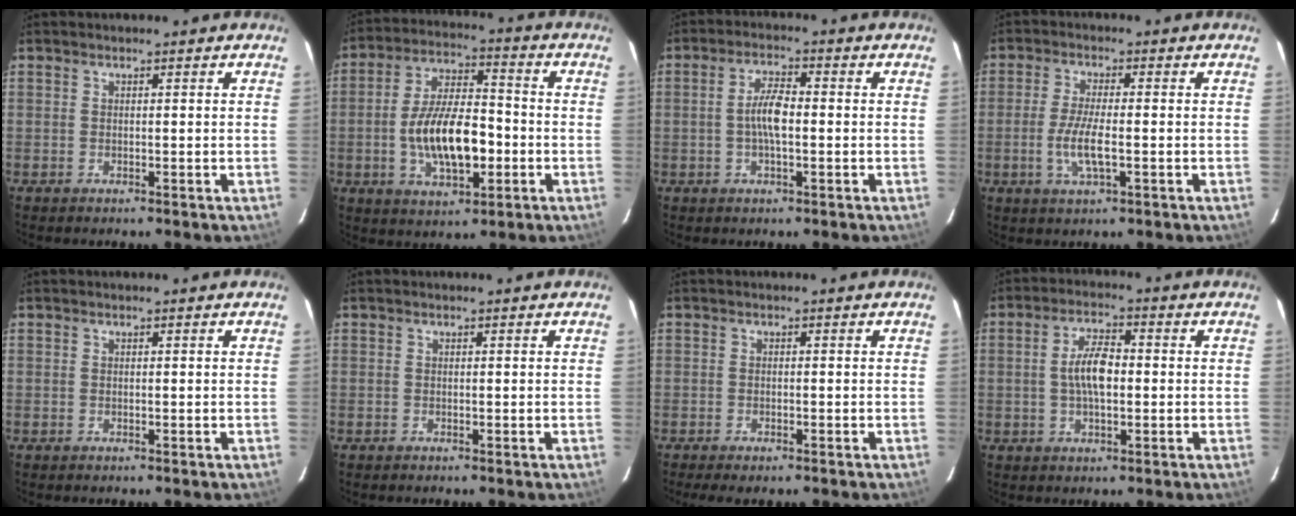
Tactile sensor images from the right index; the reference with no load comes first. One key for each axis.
{"total": 14.2, "fx": -3.1, "fy": 6.1, "fz": 12.4, "tx": -0.238, "ty": 0.005, "tz": -0.047}
{"total": 5.1, "fx": -0.5, "fy": 1.5, "fz": 4.9, "tx": -0.094, "ty": 0.008, "tz": -0.010}
{"total": 7.1, "fx": -1.7, "fy": 1.7, "fz": 6.7, "tx": -0.135, "ty": -0.007, "tz": -0.035}
{"total": 0.0}
{"total": 0.0}
{"total": 3.4, "fx": -2.6, "fy": 0.7, "fz": 2.0, "tx": -0.044, "ty": -0.015, "tz": -0.042}
{"total": 6.5, "fx": -0.1, "fy": 2.7, "fz": 5.9, "tx": -0.111, "ty": 0.009, "tz": 0.000}